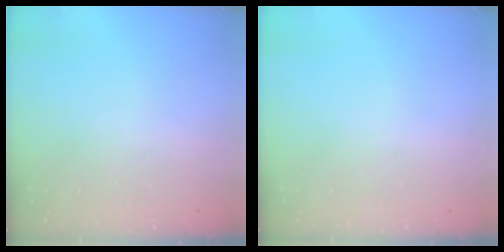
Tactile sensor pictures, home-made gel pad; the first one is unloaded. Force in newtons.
{"total": 0.0}